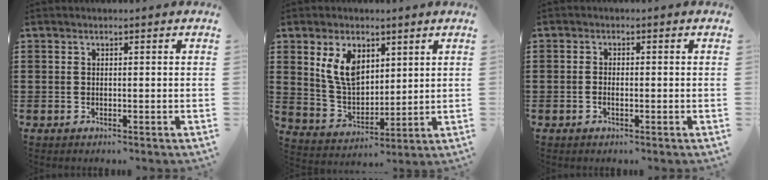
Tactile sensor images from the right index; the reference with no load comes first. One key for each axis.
{"total": 8.2, "fx": 3.6, "fy": 4.9, "fz": 5.5, "tx": -0.130, "ty": 0.008, "tz": 0.068}
{"total": 1.1, "fx": -0.5, "fy": 0.4, "fz": 0.8, "tx": -0.016, "ty": -0.001, "tz": -0.010}